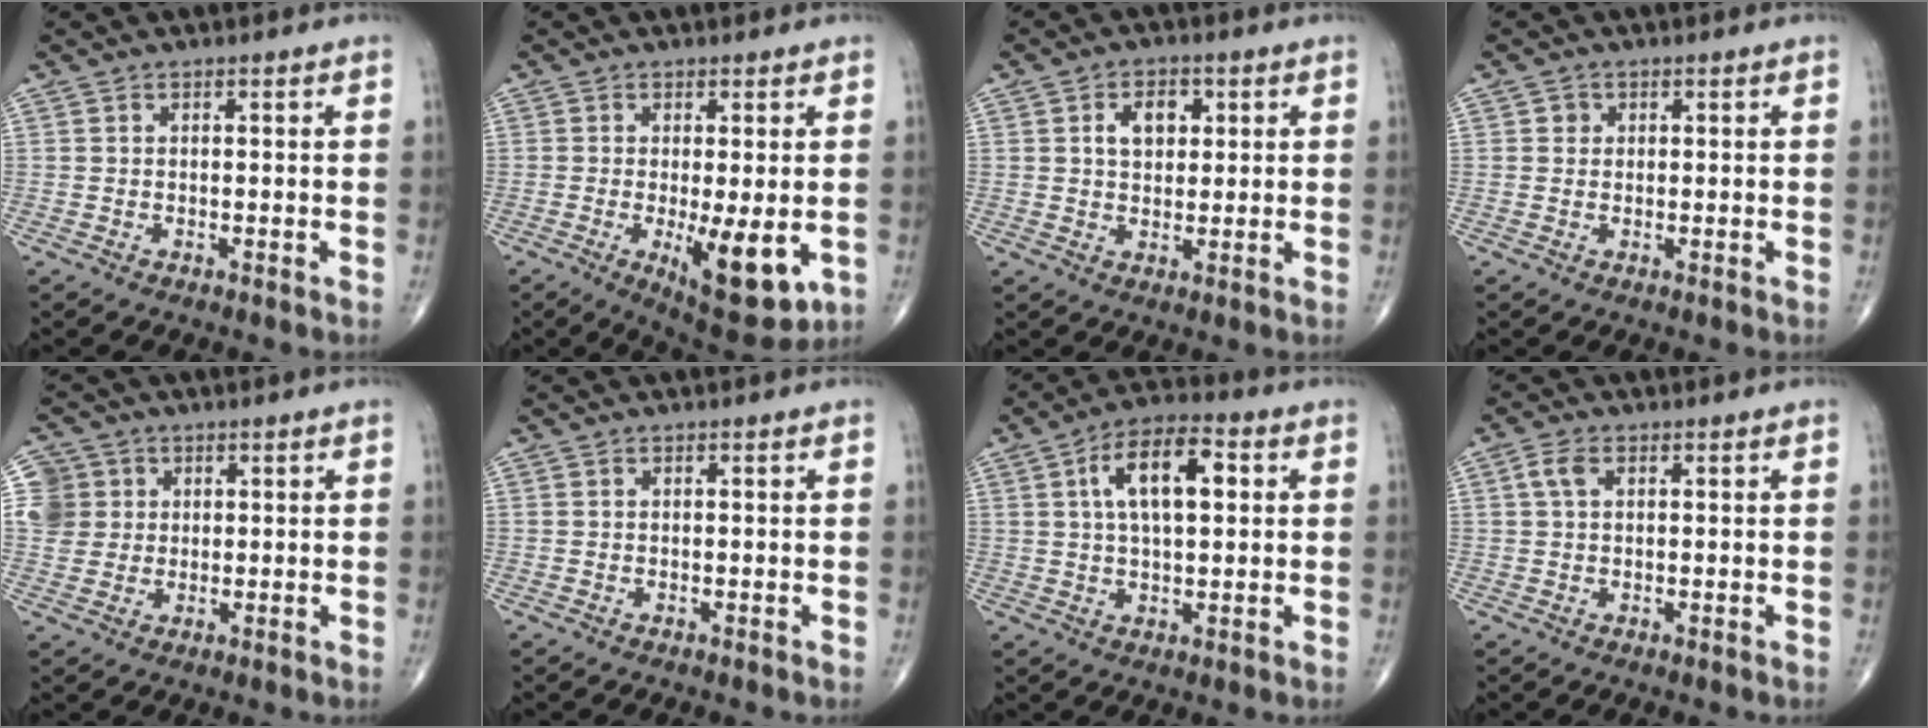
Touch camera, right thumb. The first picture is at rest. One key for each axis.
{"total": 11.0, "fx": -2.3, "fy": 3.5, "fz": 10.1, "tx": -0.143, "ty": -0.026, "tz": -0.024}
{"total": 5.7, "fx": 1.6, "fy": 3.8, "fz": 3.9, "tx": -0.042, "ty": -0.001, "tz": 0.024}
{"total": 1.3, "fx": 0.3, "fy": 1.2, "fz": 0.3, "tx": 0.003, "ty": 0.001, "tz": 0.001}
{"total": 6.1, "fx": 1.5, "fy": 5.8, "fz": 1.0, "tx": 0.007, "ty": 0.005, "tz": 0.028}
{"total": 0.0}
{"total": 11.6, "fx": 2.8, "fy": 5.3, "fz": 10.0, "tx": -0.162, "ty": 0.013, "tz": 0.041}
{"total": 2.7, "fx": 0.8, "fy": 1.5, "fz": 2.0, "tx": -0.047, "ty": 0.009, "tz": 0.016}